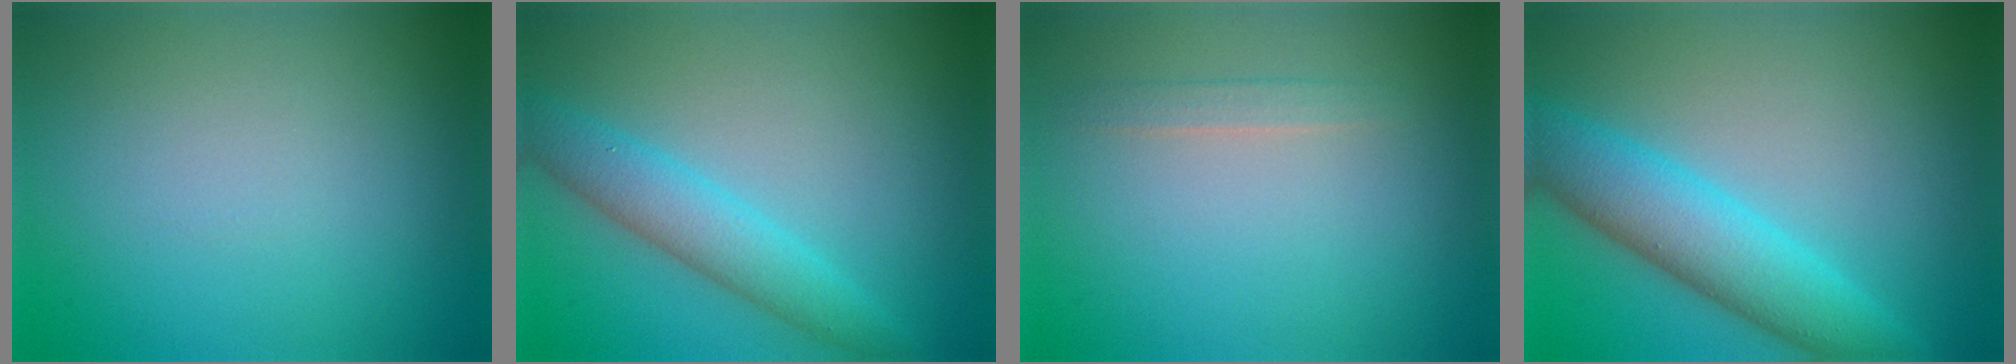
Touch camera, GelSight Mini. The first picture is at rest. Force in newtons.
{"total": 3.9, "press": 3.9, "slide": 0.1}
{"total": 1.1, "press": 1.1, "slide": 0.2}
{"total": 6.3, "press": 6.3, "slide": 0.0}